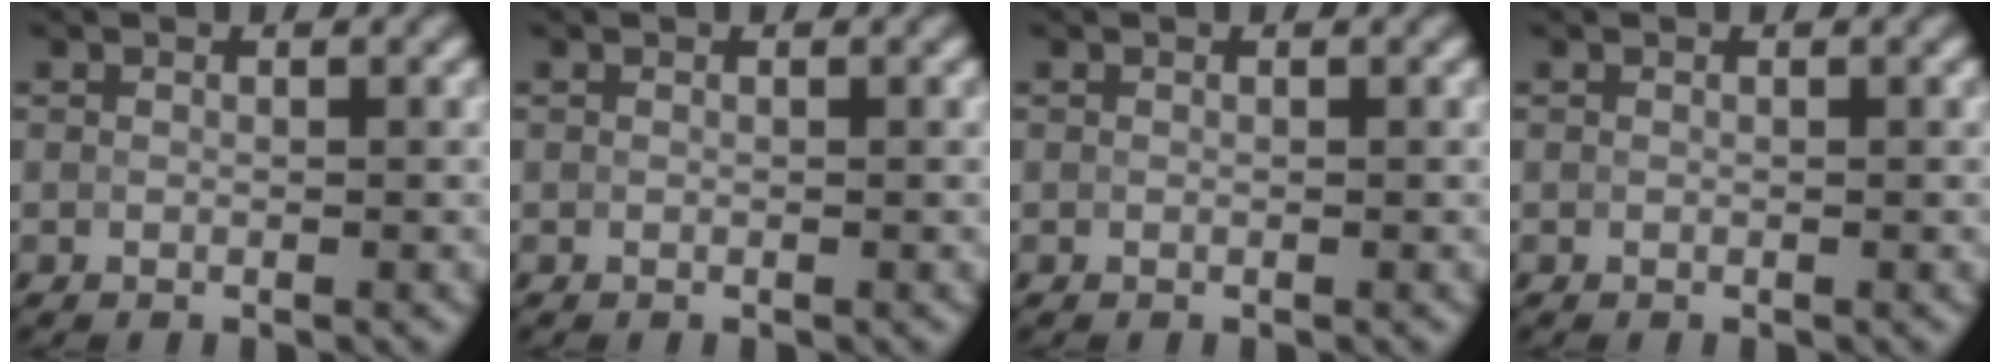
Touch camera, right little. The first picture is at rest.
{"total": 0.0}
{"total": 0.0}
{"total": 0.0}